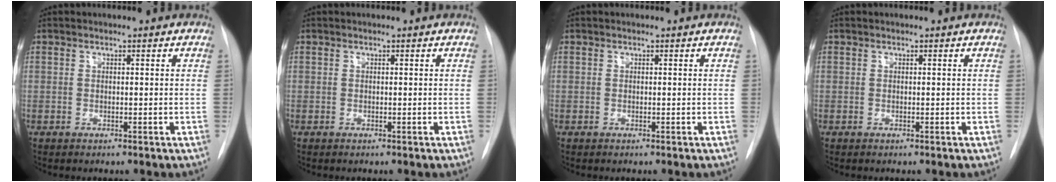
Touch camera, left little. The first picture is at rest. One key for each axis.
{"total": 0.0}
{"total": 0.0}
{"total": 0.0}